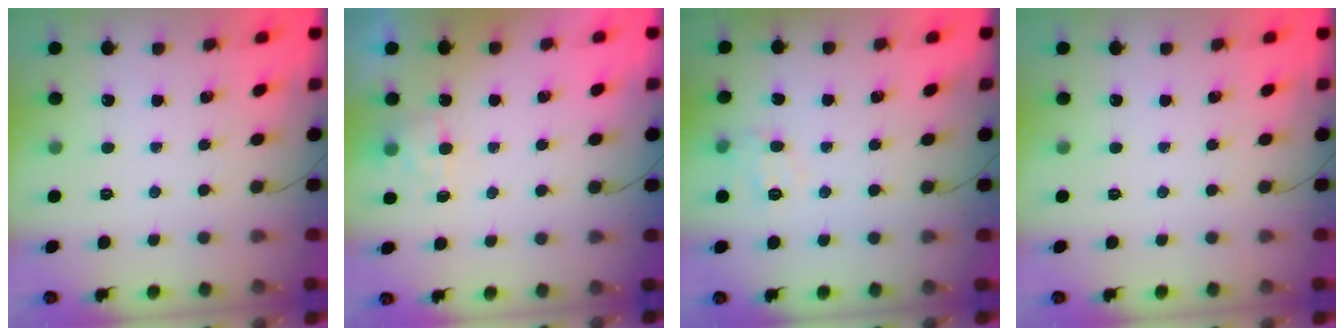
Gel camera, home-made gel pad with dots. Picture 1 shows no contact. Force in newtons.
{"total": 5.1, "press": 4.9, "slide": 1.4}
{"total": 8.5, "press": 8.5, "slide": 1.0}
{"total": 0.0}